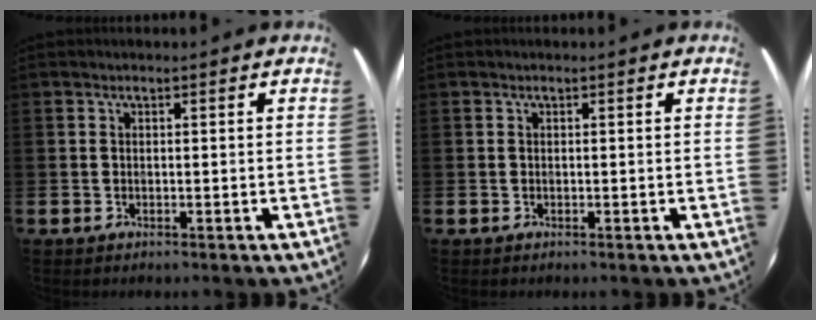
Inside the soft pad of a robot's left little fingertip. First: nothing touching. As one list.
[{"total": 0.0}]